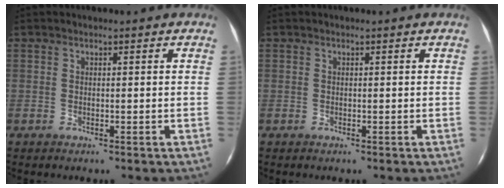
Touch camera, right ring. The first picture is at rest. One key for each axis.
{"total": 0.0}